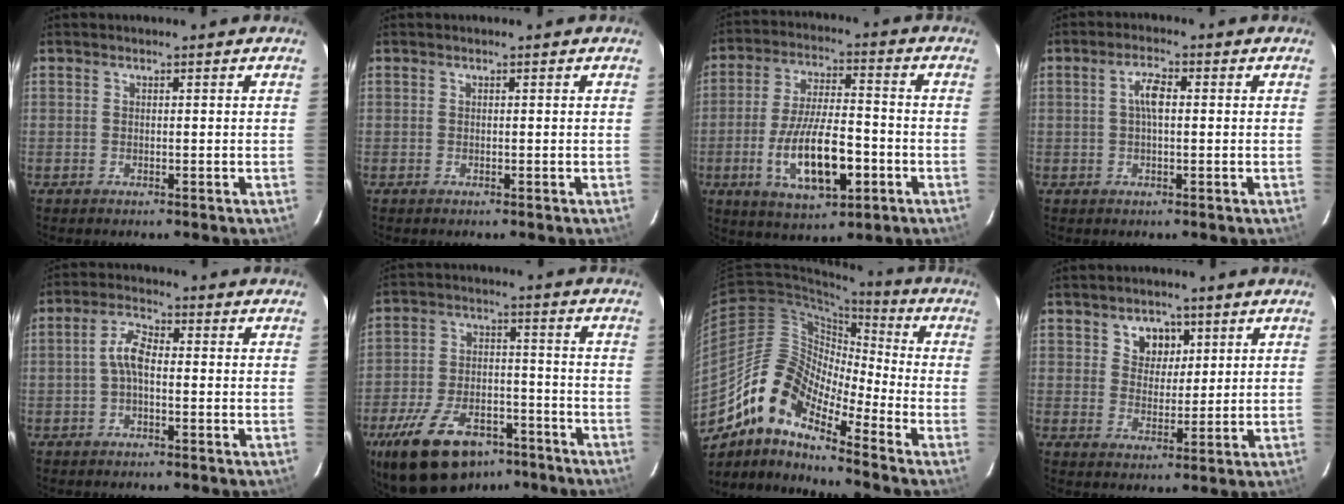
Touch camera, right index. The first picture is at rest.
{"total": 0.0}
{"total": 14.8, "force": [-4.8, 5.2, 13.0], "torque": [-0.257, -0.011, -0.074]}
{"total": 3.5, "force": [0.3, 1.2, 3.2], "torque": [-0.063, 0.009, 0.006]}
{"total": 4.3, "force": [-0.6, 2.2, 3.7], "torque": [-0.076, 0.017, -0.011]}
{"total": 19.3, "force": [-12.9, 9.6, 10.8], "torque": [-0.223, -0.011, -0.203]}
{"total": 13.1, "force": [-9.6, 4.2, 7.9], "torque": [-0.126, 0.010, -0.199]}
{"total": 5.2, "force": [2.5, 4.2, 1.8], "torque": [-0.022, 0.007, 0.046]}